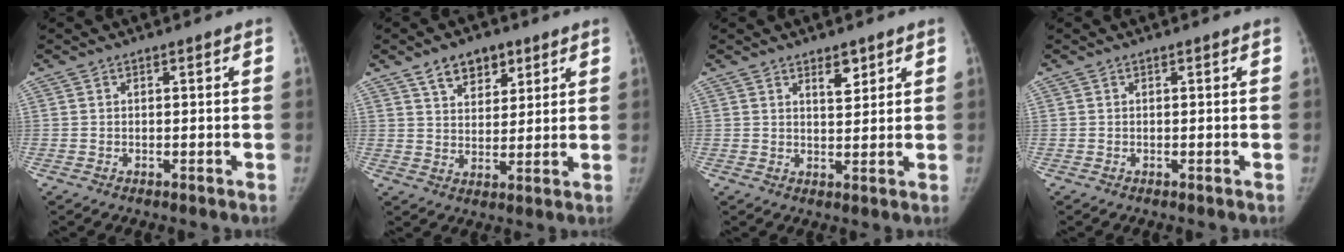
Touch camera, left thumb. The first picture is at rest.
{"total": 7.8, "force": [4.9, 4.7, 3.9], "torque": [-0.029, -0.026, 0.082]}
{"total": 3.4, "force": [2.2, 1.5, 2.1], "torque": [-0.016, -0.016, 0.037]}
{"total": 0.0}